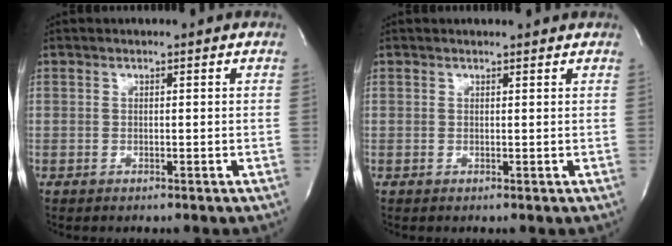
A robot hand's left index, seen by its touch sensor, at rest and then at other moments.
{"total": 2.4, "force": [2.3, 0.4, 0.6], "torque": [-0.013, 0.010, 0.024]}